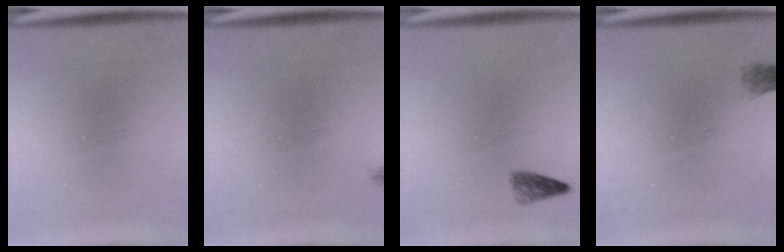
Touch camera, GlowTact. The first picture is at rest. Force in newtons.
{"total": 0.7}
{"total": 1.7}
{"total": 1.1}